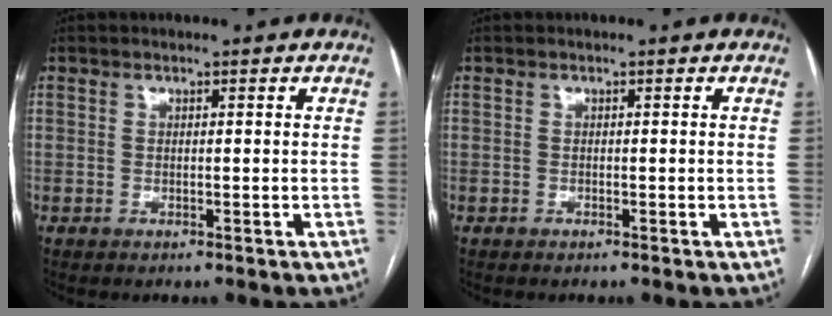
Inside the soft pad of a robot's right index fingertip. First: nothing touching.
{"total": 0.0}